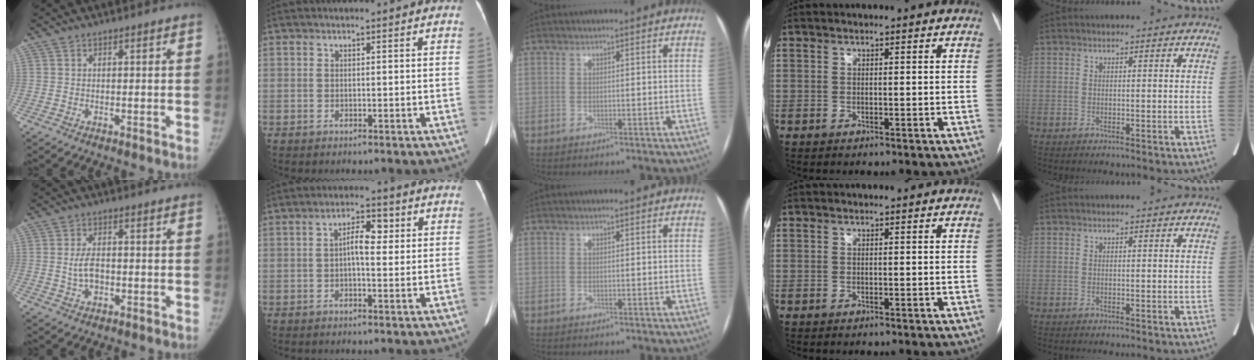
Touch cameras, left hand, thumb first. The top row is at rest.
{"thumb": {"total": 4.2, "force": [-0.6, 2.6, 3.3], "torque": [-0.056, 0.006, -0.008]}, "index": {"total": 4.1, "force": [0.1, 1.4, 3.8], "torque": [-0.063, 0.011, 0.005]}}